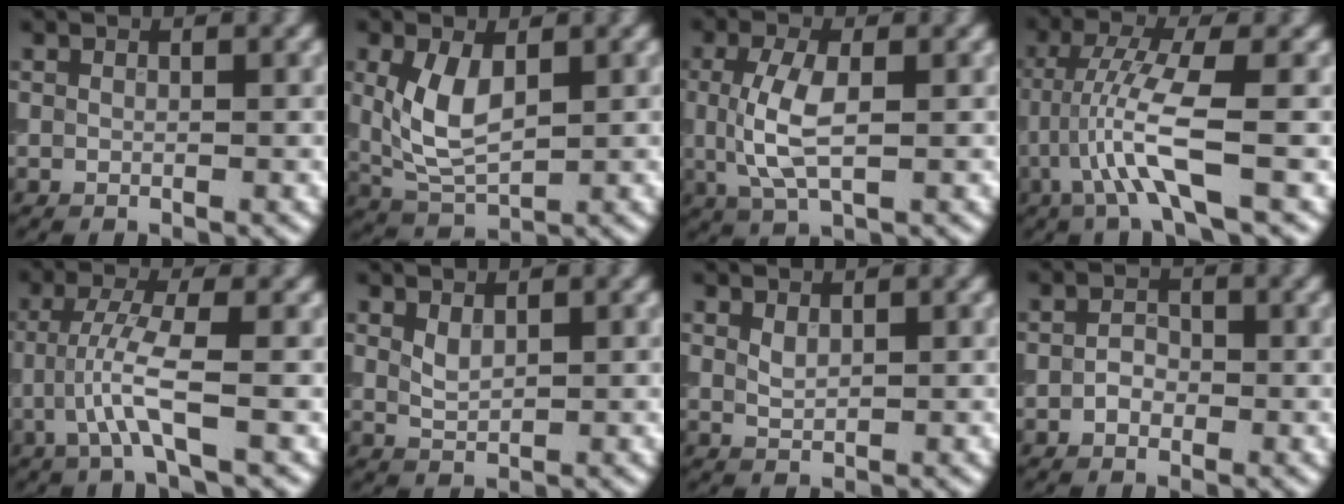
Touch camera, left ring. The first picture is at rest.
{"total": 4.9, "force": [0.9, 2.6, 4.0], "torque": [-0.096, -0.001, 0.024]}
{"total": 4.6, "force": [0.1, 2.0, 4.2], "torque": [-0.098, 0.000, 0.003]}
{"total": 5.2, "force": [-1.6, 0.5, 5.0], "torque": [-0.106, 0.008, -0.033]}
{"total": 3.7, "force": [-1.3, 0.2, 3.4], "torque": [-0.074, 0.010, -0.033]}
{"total": 1.5, "force": [0.7, 0.8, 1.0], "torque": [-0.023, -0.001, 0.021]}
{"total": 1.2, "force": [0.6, 0.6, 0.8], "torque": [-0.018, 0.000, 0.017]}
{"total": 1.5, "force": [-0.6, 1.1, 0.8], "torque": [-0.013, 0.003, -0.014]}